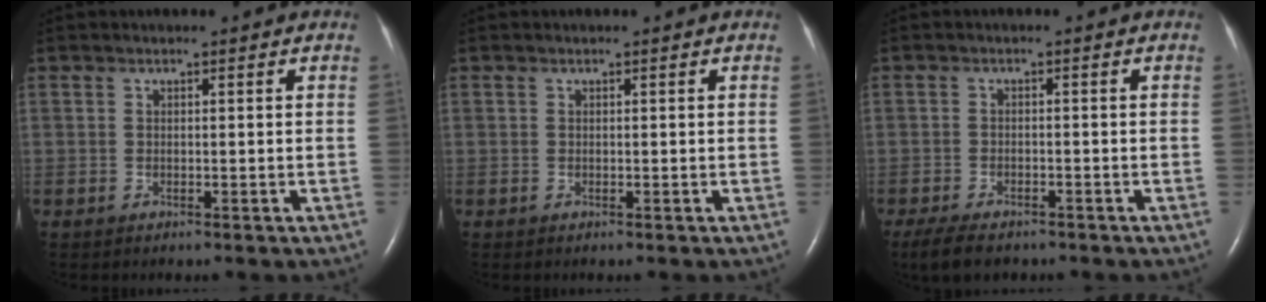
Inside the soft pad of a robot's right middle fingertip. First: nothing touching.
{"total": 0.0}
{"total": 6.0, "force": [-4.6, 2.3, 3.1], "torque": [-0.052, -0.011, -0.071]}